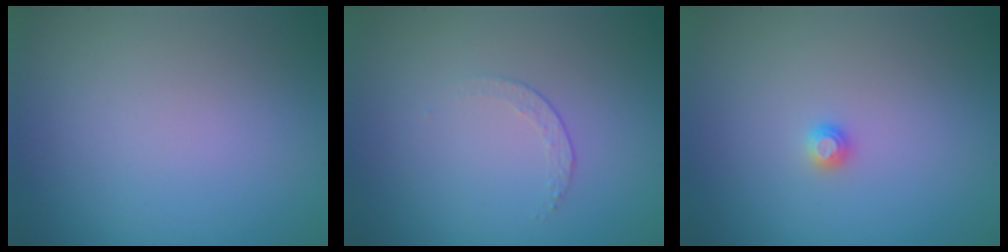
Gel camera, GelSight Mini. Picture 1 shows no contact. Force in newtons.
{"total": 1.2, "press": 0.5, "slide": 1.1}
{"total": 0.8, "press": 0.8, "slide": 0.1}